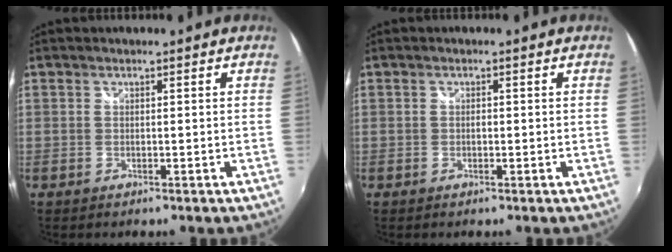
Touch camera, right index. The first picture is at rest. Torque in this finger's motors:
{"motor_torque": [0.08, 0.07, 0.08, 0.01]}